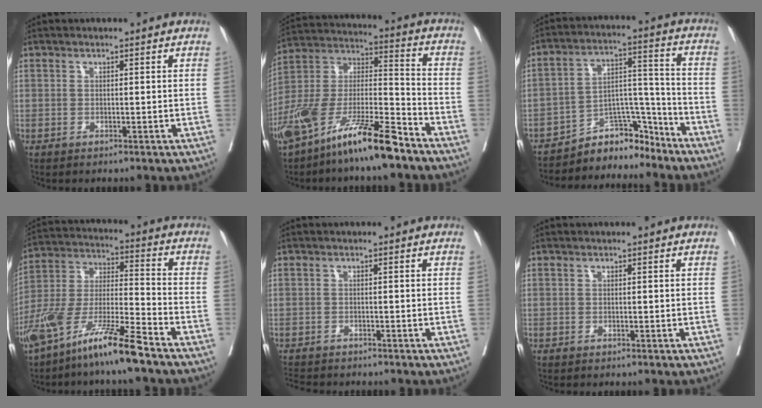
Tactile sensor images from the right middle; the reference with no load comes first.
{"total": 17.1, "force": [-12.2, 2.5, 11.7], "torque": [-0.246, -0.012, -0.227]}
{"total": 8.5, "force": [-8.2, 2.3, 0.4], "torque": [0.006, 0.055, -0.142]}
{"total": 14.0, "force": [-10.0, 0.5, 9.8], "torque": [-0.205, -0.017, -0.191]}
{"total": 4.4, "force": [-4.1, 0.8, 1.1], "torque": [-0.015, -0.011, -0.067]}
{"total": 0.0}